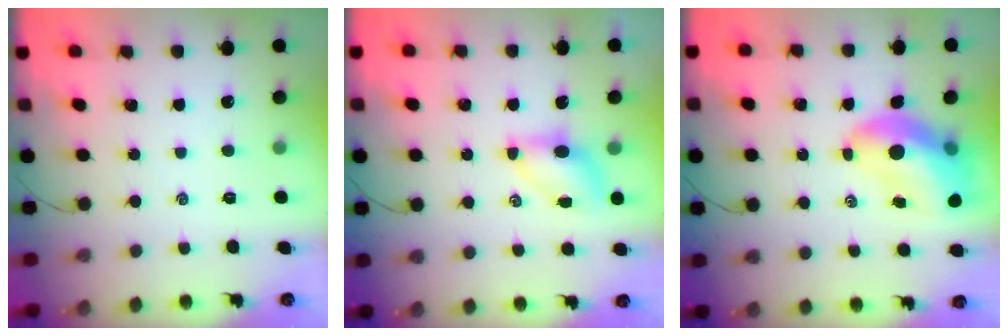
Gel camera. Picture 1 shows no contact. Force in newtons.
{"total": 5.4, "press": 5.4, "slide": 0.7}
{"total": 12.6, "press": 12.0, "slide": 3.9}